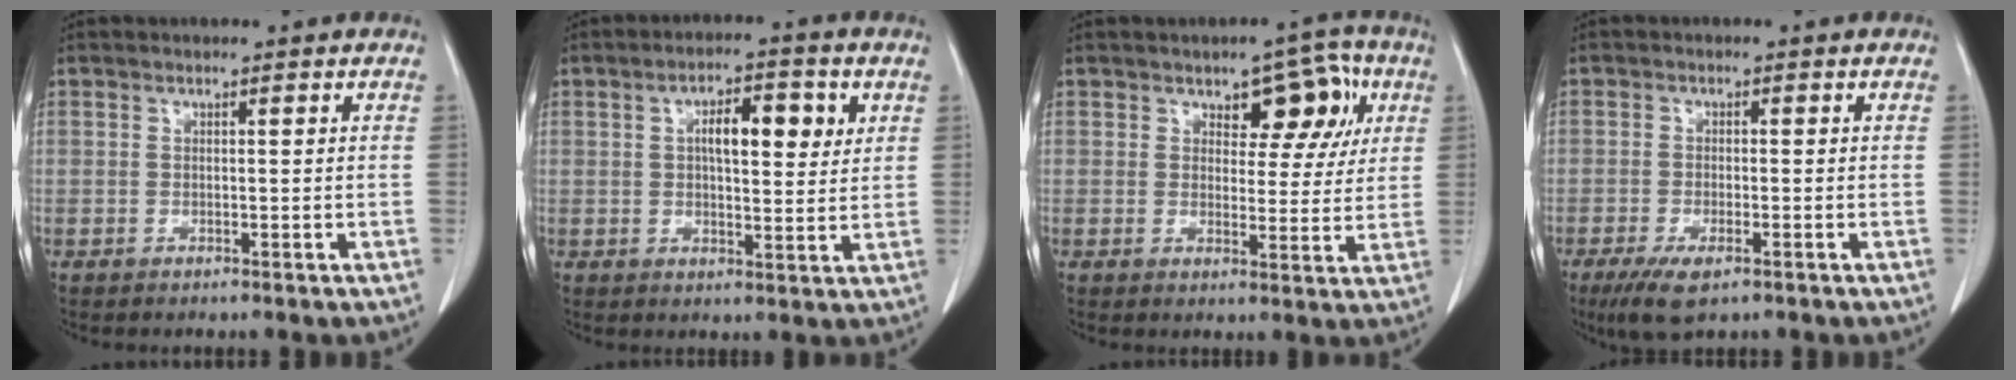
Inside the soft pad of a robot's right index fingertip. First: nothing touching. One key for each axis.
{"total": 8.0, "fx": 2.4, "fy": 2.7, "fz": 7.1, "tx": -0.114, "ty": 0.011, "tz": 0.036}
{"total": 7.5, "fx": 3.2, "fy": 4.0, "fz": 5.5, "tx": -0.055, "ty": 0.019, "tz": 0.041}
{"total": 5.3, "fx": -3.1, "fy": 1.6, "fz": 4.0, "tx": -0.076, "ty": -0.012, "tz": -0.047}